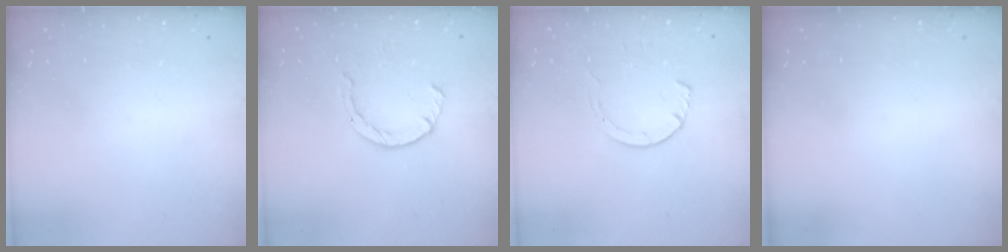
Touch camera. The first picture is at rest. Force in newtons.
{"total": 2.4, "press": 2.4, "slide": 0.2}
{"total": 3.6, "press": 3.6, "slide": 0.5}
{"total": 0.0}